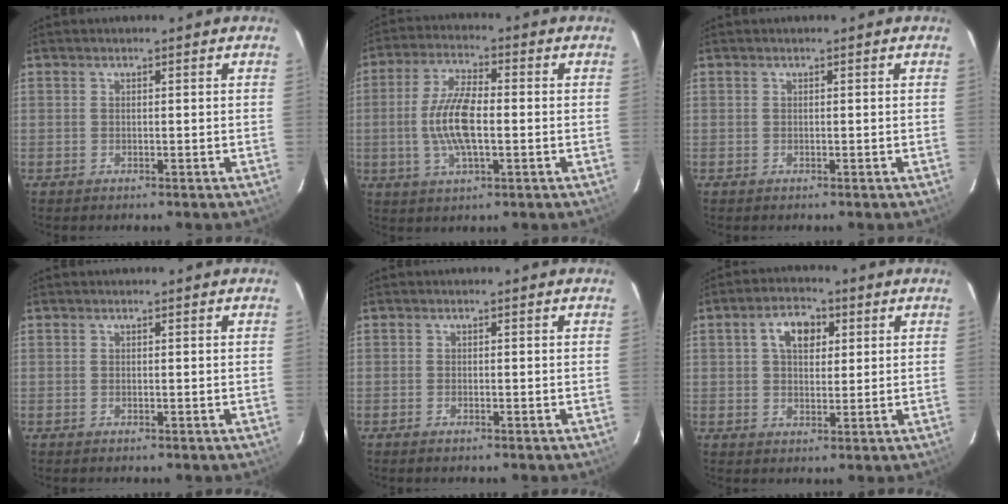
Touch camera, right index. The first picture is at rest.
{"total": 10.2, "force": [-1.2, 3.6, 9.4], "torque": [-0.193, 0.002, -0.025]}
{"total": 0.0}
{"total": 0.0}
{"total": 0.8, "force": [-0.7, 0.3, 0.3], "torque": [-0.005, -0.002, -0.016]}
{"total": 6.3, "force": [2.1, 4.0, 4.5], "torque": [-0.075, 0.021, 0.037]}